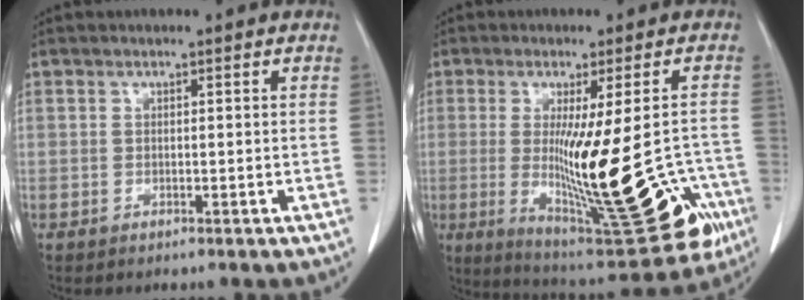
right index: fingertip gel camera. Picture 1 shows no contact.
{"total": 22.8, "force": [-6.0, 4.7, 21.5], "torque": [-0.267, -0.023, -0.064]}